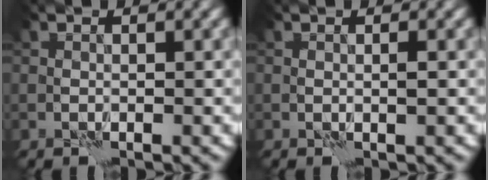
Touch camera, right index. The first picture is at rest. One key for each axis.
{"total": 0.5, "fx": 0.2, "fy": -0.1, "fz": 0.5, "tx": -0.006, "ty": -0.002, "tz": 0.004}